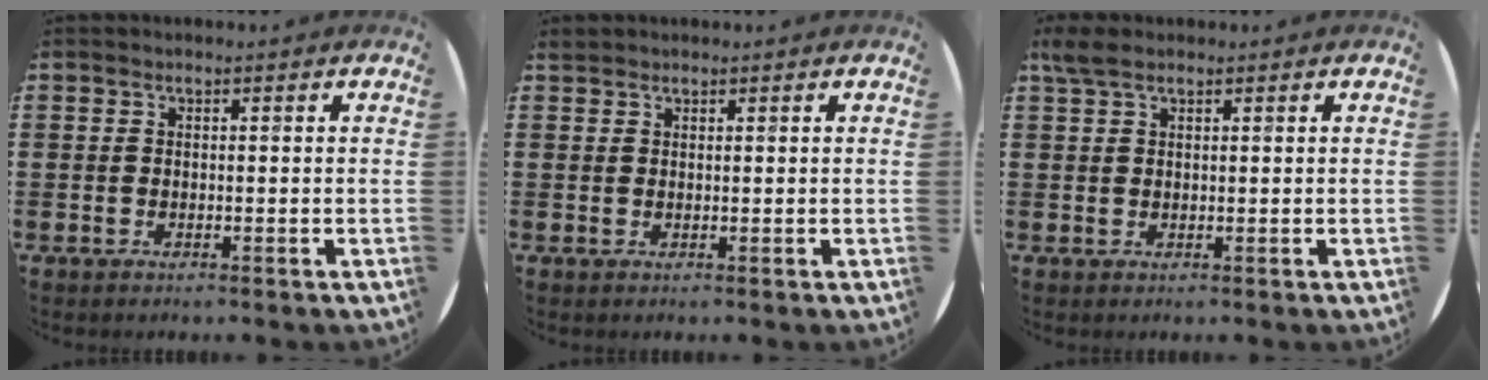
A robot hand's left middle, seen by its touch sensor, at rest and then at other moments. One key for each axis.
{"total": 0.8, "fx": 0.7, "fy": 0.1, "fz": -0.2, "tx": 0.003, "ty": 0.003, "tz": 0.014}
{"total": 2.1, "fx": 1.6, "fy": 0.7, "fz": 1.1, "tx": -0.024, "ty": 0.005, "tz": 0.029}